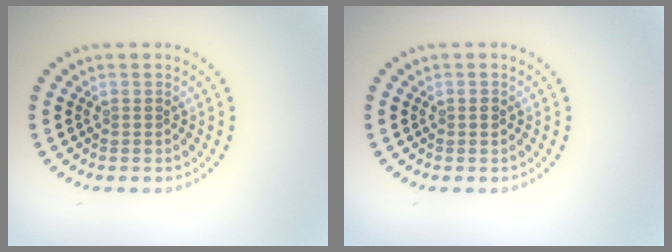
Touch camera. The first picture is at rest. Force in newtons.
{"total": 0.7, "press": 0.7, "slide": 0.1}